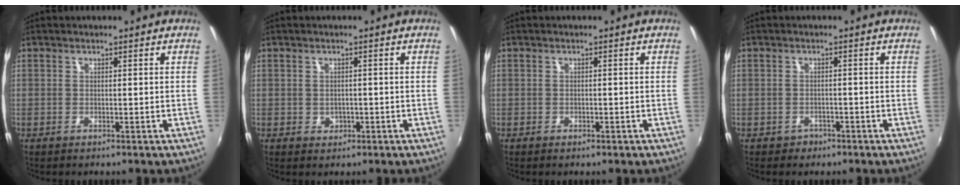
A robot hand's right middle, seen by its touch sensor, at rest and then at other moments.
{"total": 1.8, "force": [-0.4, 1.7, 0.6], "torque": [-0.008, -0.001, -0.003]}
{"total": 1.0, "force": [-0.7, 0.7, 0.3], "torque": [-0.007, -0.005, -0.012]}
{"total": 2.3, "force": [-1.4, 1.8, 0.4], "torque": [-0.012, -0.001, -0.019]}